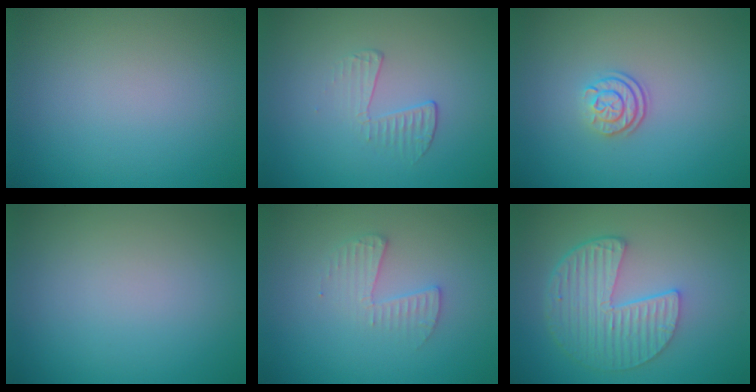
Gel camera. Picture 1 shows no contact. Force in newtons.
{"total": 1.8, "press": 0.5, "slide": 1.7}
{"total": 2.4, "press": 1.8, "slide": 1.6}
{"total": 0.0}
{"total": 2.1, "press": 2.0, "slide": 0.1}
{"total": 5.9, "press": 4.3, "slide": 3.9}